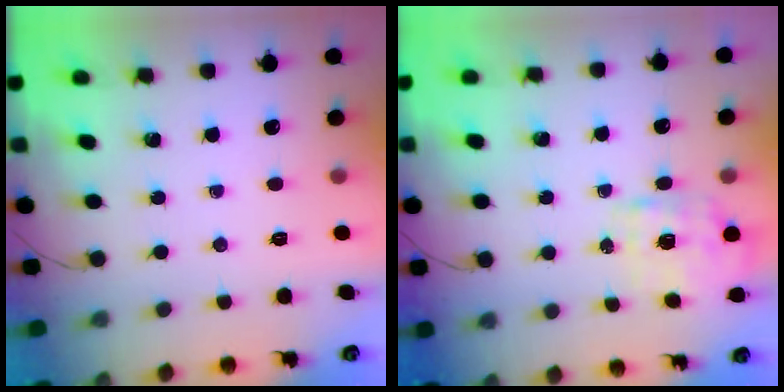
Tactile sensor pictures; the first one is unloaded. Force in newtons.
{"total": 1.9, "press": 1.8, "slide": 0.5}